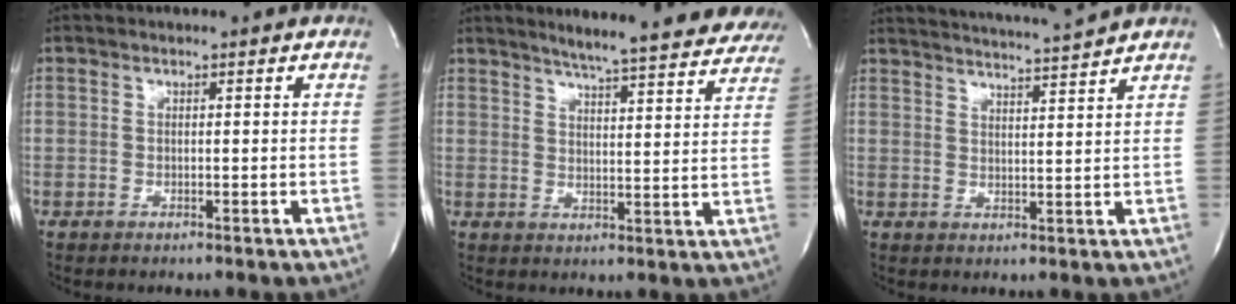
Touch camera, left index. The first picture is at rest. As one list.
[{"total": 21.5, "force": [19.5, 2.7, 8.7], "torque": [-0.118, -0.040, 0.228]}, {"total": 10.9, "force": [10.3, -1.5, 3.1], "torque": [-0.057, -0.012, 0.145]}]